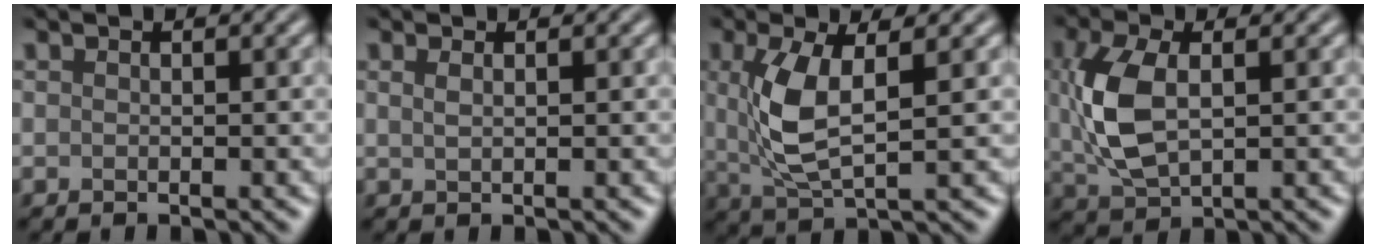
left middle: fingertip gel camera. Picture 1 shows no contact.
{"total": 1.1, "force": [0.6, 0.4, 0.8], "torque": [-0.013, 0.000, 0.008]}
{"total": 5.6, "force": [0.9, 2.1, 5.2], "torque": [-0.121, -0.003, 0.022]}
{"total": 6.3, "force": [0.8, 3.5, 5.2], "torque": [-0.129, 0.004, 0.021]}